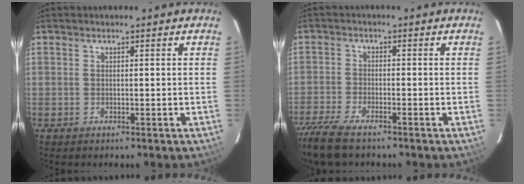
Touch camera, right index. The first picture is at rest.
{"total": 10.8, "force": [-8.7, 2.7, 5.9], "torque": [-0.149, -0.039, -0.165]}